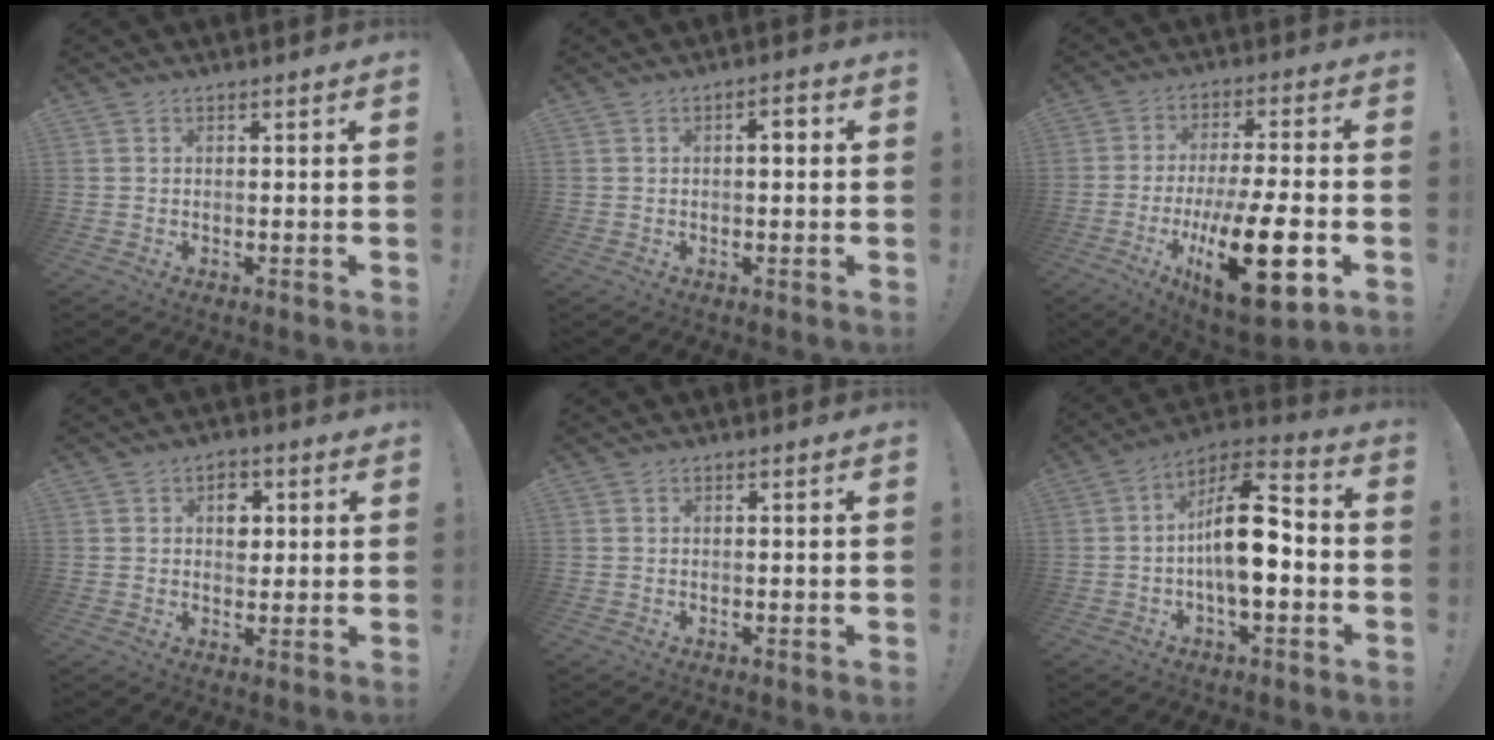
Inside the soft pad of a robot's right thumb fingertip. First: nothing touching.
{"total": 2.8, "force": [0.0, 1.2, 2.5], "torque": [-0.035, 0.007, -0.005]}
{"total": 21.3, "force": [-7.1, 6.4, 19.1], "torque": [-0.313, 0.026, -0.107]}
{"total": 6.1, "force": [1.6, 4.7, 3.5], "torque": [-0.032, -0.003, 0.023]}
{"total": 0.0}
{"total": 15.4, "force": [-1.7, 6.5, 13.9], "torque": [-0.235, 0.013, -0.029]}